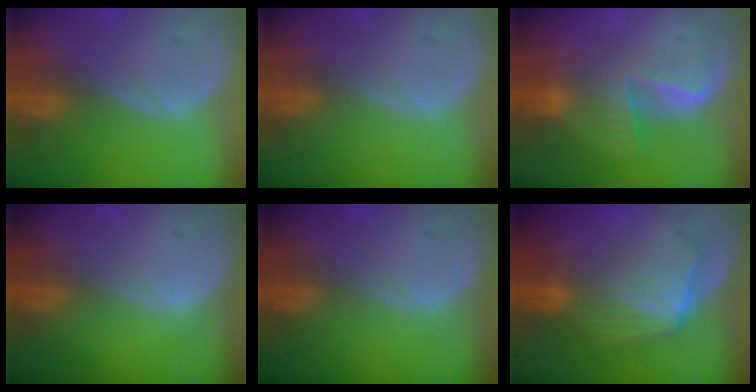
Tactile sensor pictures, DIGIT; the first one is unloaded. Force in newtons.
{"total": 0.0}
{"total": 5.8, "press": 5.5, "slide": 2.0}
{"total": 0.0}
{"total": 0.0}
{"total": 7.1, "press": 6.5, "slide": 2.9}